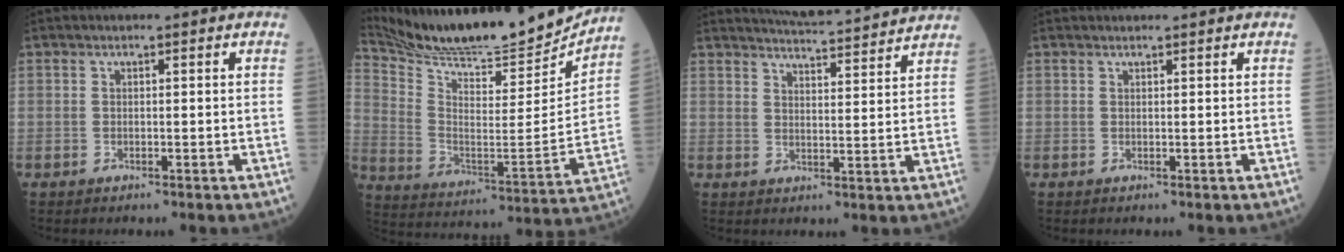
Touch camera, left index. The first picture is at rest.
{"total": 21.7, "force": [20.6, 1.4, 6.9], "torque": [-0.137, -0.056, 0.317]}
{"total": 11.8, "force": [11.3, 0.0, 3.2], "torque": [-0.053, 0.009, 0.147]}
{"total": 2.4, "force": [2.3, 0.1, 0.5], "torque": [-0.006, 0.022, 0.033]}